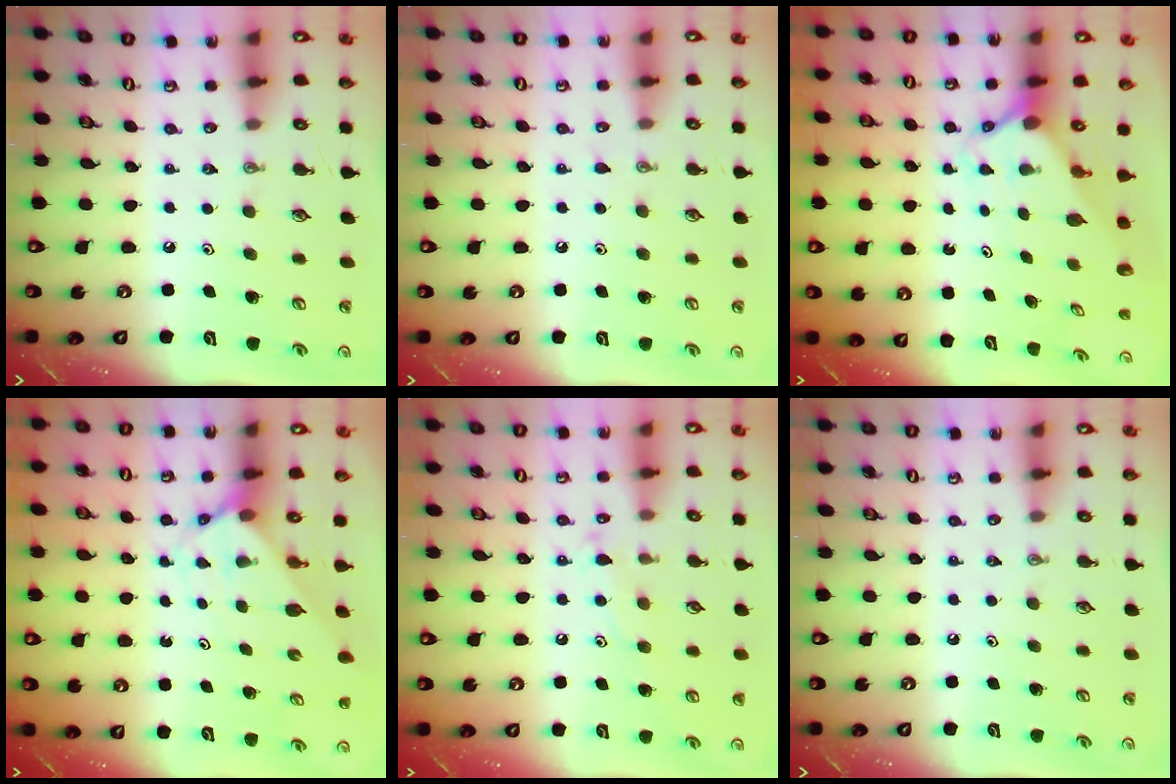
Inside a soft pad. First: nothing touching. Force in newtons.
{"total": 3.4, "press": 3.4, "slide": 0.5}
{"total": 2.2, "press": 2.2, "slide": 0.2}
{"total": 2.7, "press": 2.7, "slide": 0.2}
{"total": 8.1, "press": 8.0, "slide": 0.6}
{"total": 0.0}